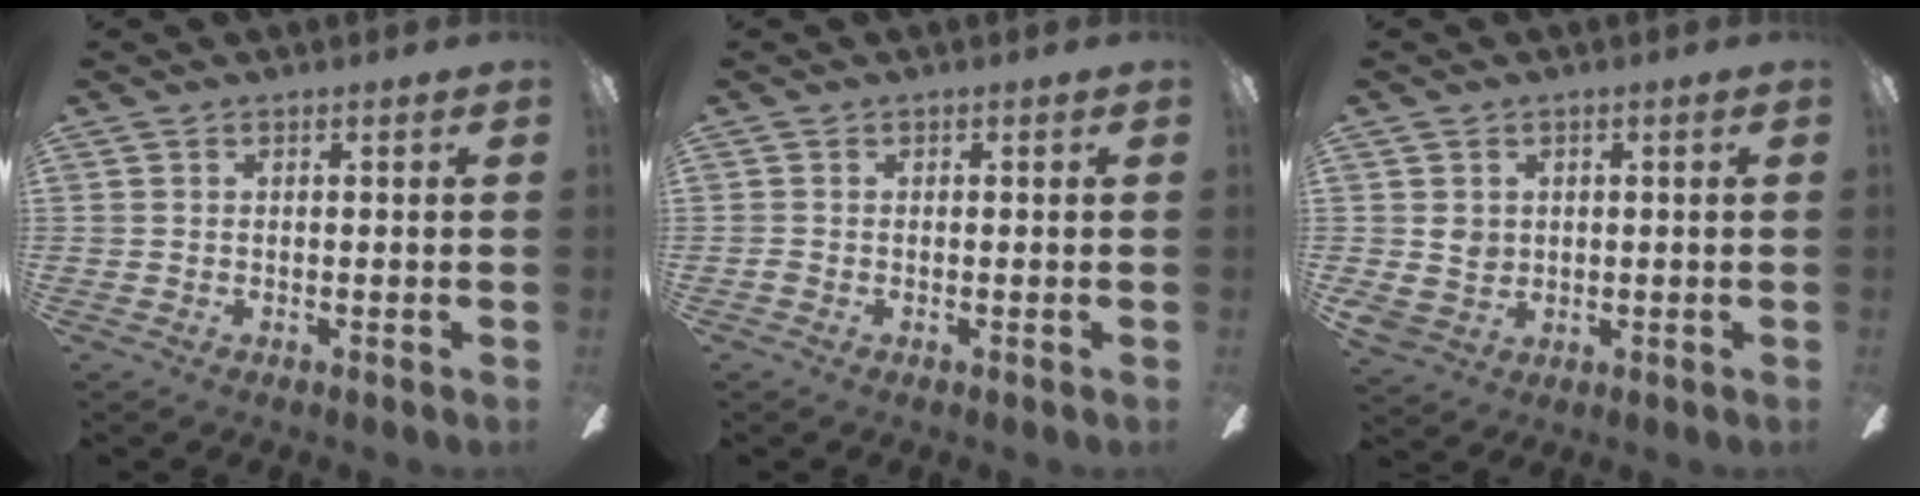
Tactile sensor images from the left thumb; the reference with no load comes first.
{"total": 0.7, "force": [-0.6, 0.3, 0.3], "torque": [-0.006, 0.001, -0.011]}
{"total": 4.2, "force": [1.0, 3.8, 1.4], "torque": [-0.020, 0.000, 0.019]}